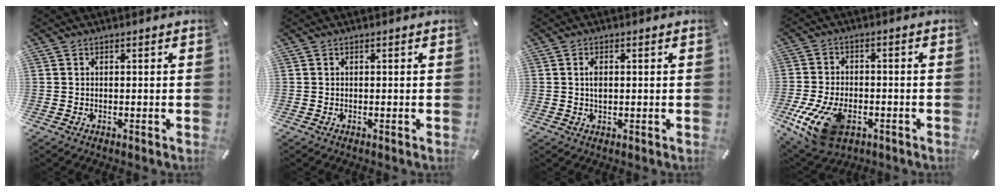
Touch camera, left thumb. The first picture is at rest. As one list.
[{"total": 0.0}, {"total": 2.5, "force": [0.3, 1.3, 2.1], "torque": [-0.044, 0.004, 0.004]}, {"total": 14.0, "force": [-5.6, 8.7, 9.4], "torque": [-0.190, 0.016, -0.095]}]